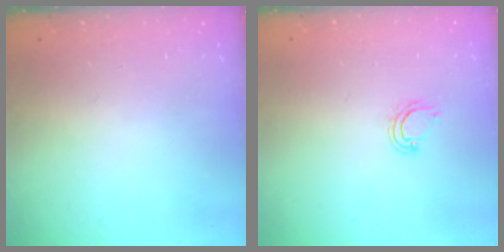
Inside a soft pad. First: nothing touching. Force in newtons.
{"total": 5.0, "press": 5.0, "slide": 0.2}